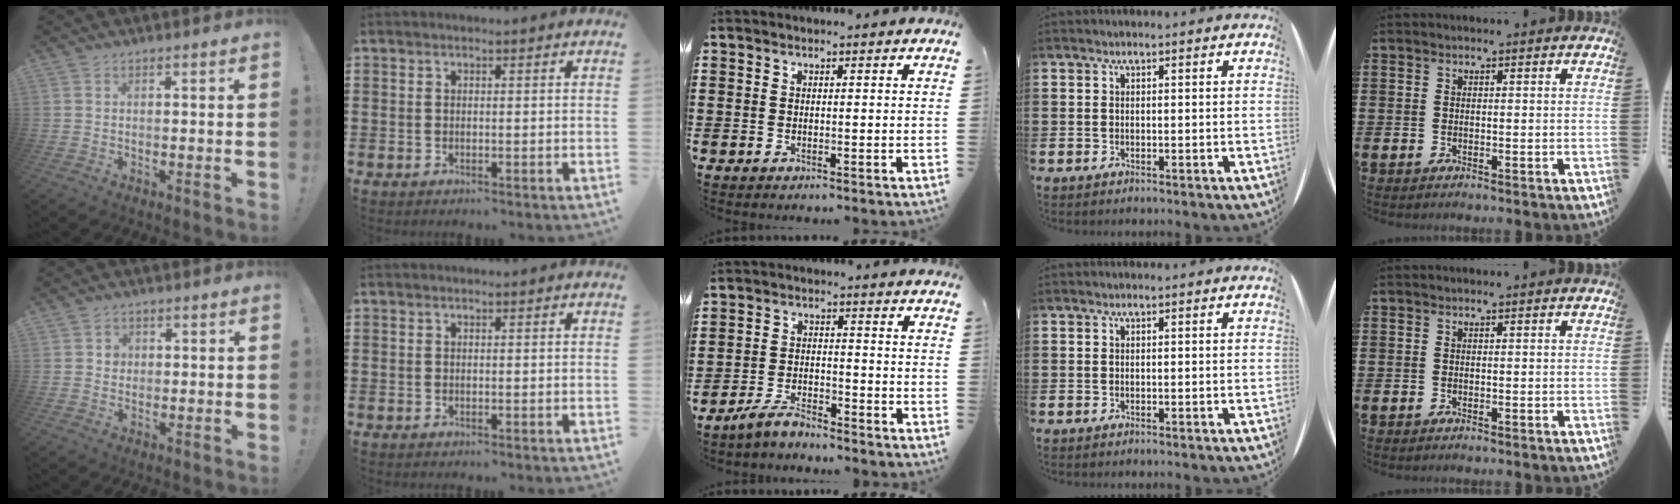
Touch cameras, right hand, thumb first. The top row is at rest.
{"thumb": {"total": 2.3, "force": [0.3, 2.2, 0.7], "torque": [-0.005, -0.001, 0.003]}, "middle": {"total": 4.0, "force": [-3.8, 0.6, 1.2], "torque": [-0.034, 0.004, -0.079]}}